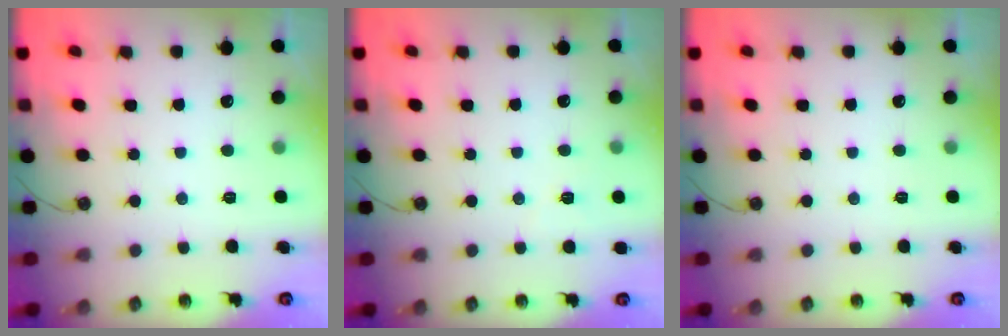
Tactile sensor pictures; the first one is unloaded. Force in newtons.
{"total": 2.9, "press": 2.1, "slide": 2.0}
{"total": 0.0}